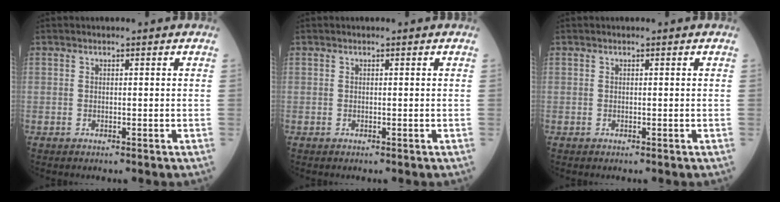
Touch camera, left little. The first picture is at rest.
{"total": 0.0}
{"total": 0.0}